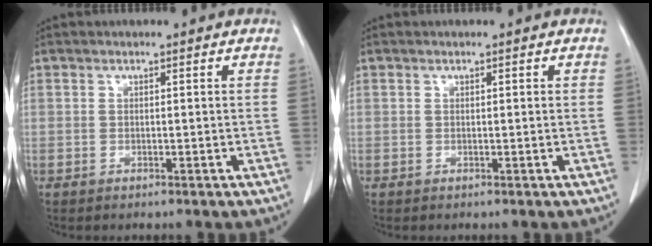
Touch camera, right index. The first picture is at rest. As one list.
[{"total": 0.0}]